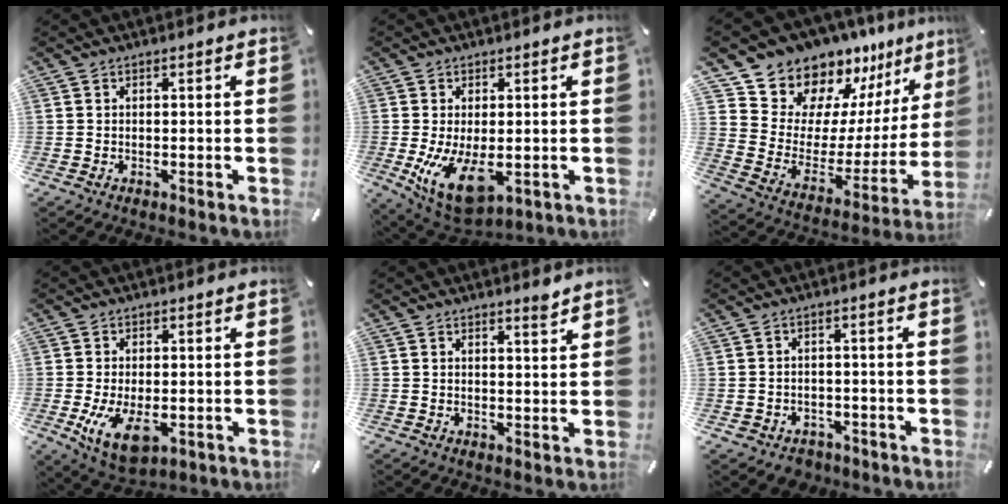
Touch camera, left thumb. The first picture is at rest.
{"total": 10.8, "force": [-1.5, 5.9, 9.0], "torque": [-0.164, -0.021, -0.020]}
{"total": 14.6, "force": [13.4, 5.8, -0.7], "torque": [-0.006, -0.156, 0.244]}
{"total": 8.6, "force": [-1.7, 5.0, 6.8], "torque": [-0.132, -0.011, -0.027]}
{"total": 2.2, "force": [2.1, 0.2, 0.5], "torque": [0.003, -0.018, 0.035]}
{"total": 3.4, "force": [-2.1, 2.6, 0.5], "torque": [-0.008, 0.011, -0.041]}